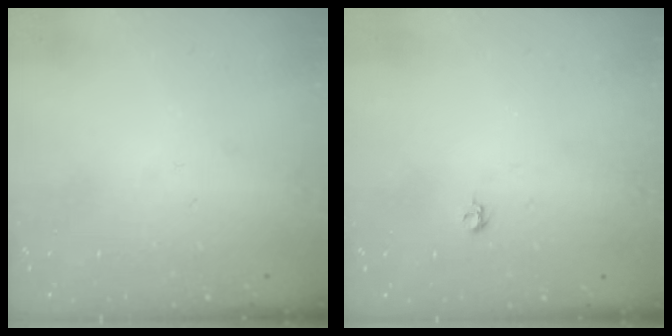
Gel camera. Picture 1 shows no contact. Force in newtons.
{"total": 3.7, "press": 3.6, "slide": 0.7}